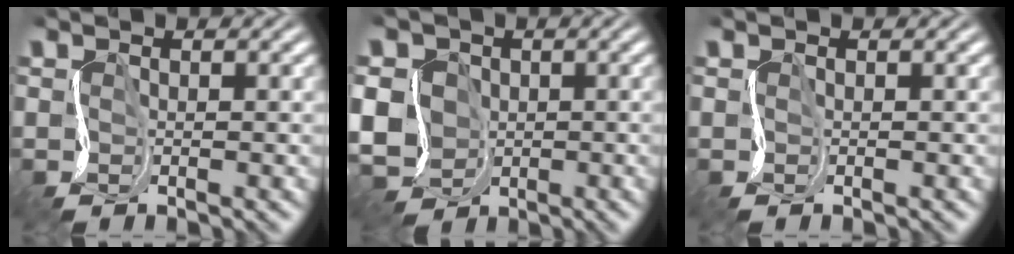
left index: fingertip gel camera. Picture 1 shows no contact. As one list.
[{"total": 7.9, "force": [-1.4, 6.9, 3.6], "torque": [-0.078, 0.001, -0.064]}, {"total": 0.0}]